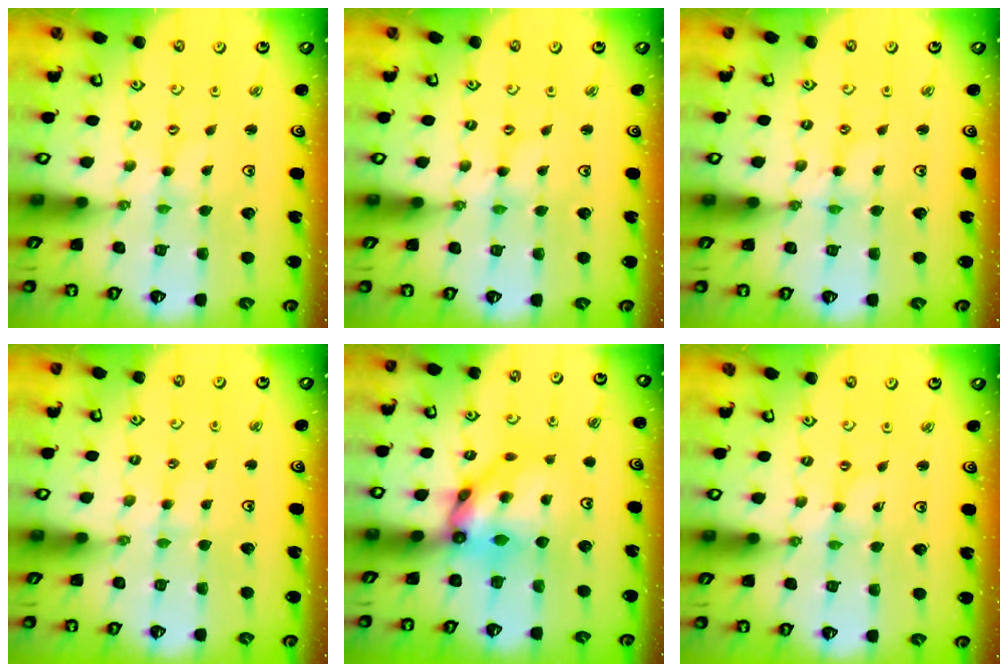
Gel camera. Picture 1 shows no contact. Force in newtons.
{"total": 0.0}
{"total": 1.5, "press": 1.4, "slide": 0.3}
{"total": 2.6, "press": 2.6, "slide": 0.5}
{"total": 9.0, "press": 9.0, "slide": 0.6}
{"total": 0.0}